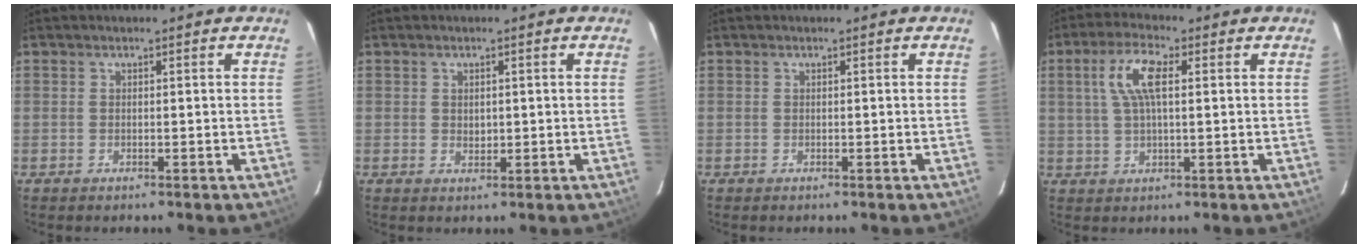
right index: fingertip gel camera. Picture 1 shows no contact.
{"total": 1.5, "force": [0.2, 1.3, 0.8], "torque": [-0.013, -0.001, 0.006]}
{"total": 0.0}
{"total": 7.4, "force": [2.0, 2.5, 6.7], "torque": [-0.136, 0.016, 0.039]}